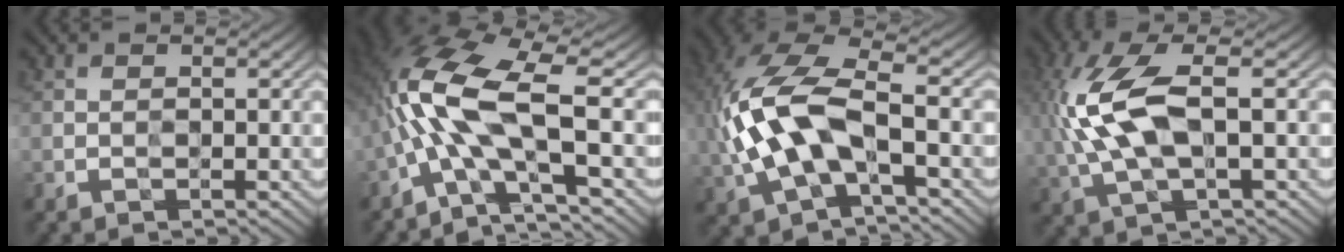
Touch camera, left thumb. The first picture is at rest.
{"total": 12.8, "force": [-0.4, 4.2, 12.1], "torque": [-0.258, 0.008, -0.015]}
{"total": 13.1, "force": [-0.1, 6.7, 11.3], "torque": [-0.272, 0.010, -0.009]}
{"total": 10.7, "force": [1.5, 4.5, 9.6], "torque": [-0.241, 0.006, 0.027]}